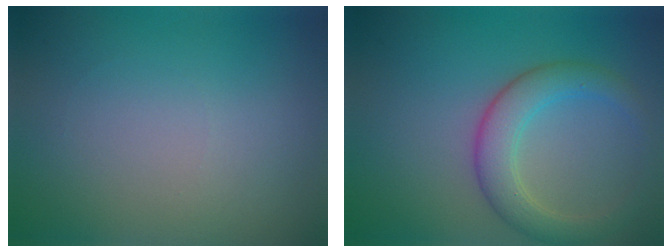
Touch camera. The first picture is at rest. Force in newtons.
{"total": 4.2, "press": 4.2, "slide": 0.1}